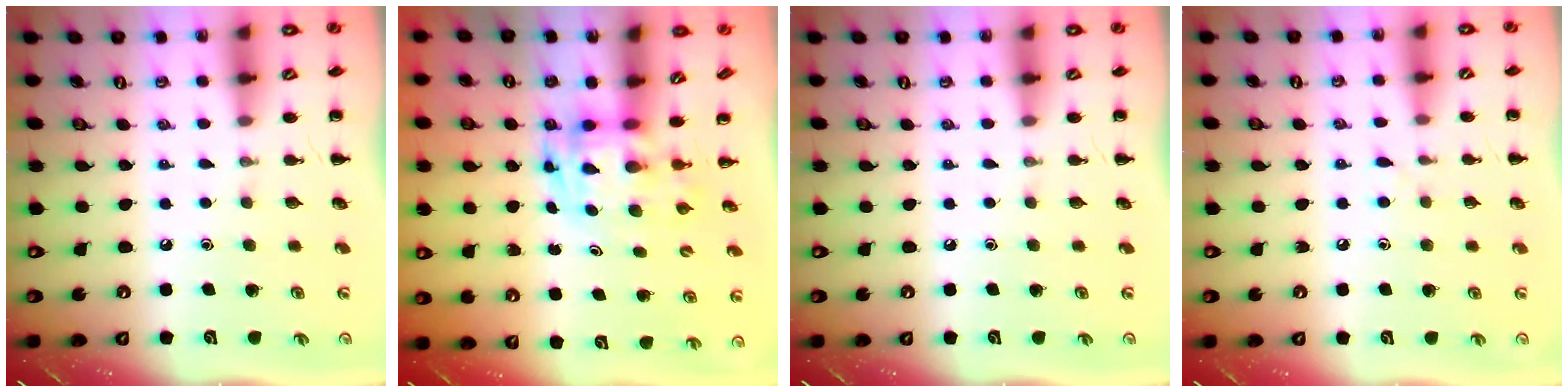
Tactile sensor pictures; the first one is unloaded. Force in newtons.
{"total": 3.4, "press": 3.3, "slide": 0.6}
{"total": 0.0}
{"total": 3.9, "press": 3.5, "slide": 1.8}